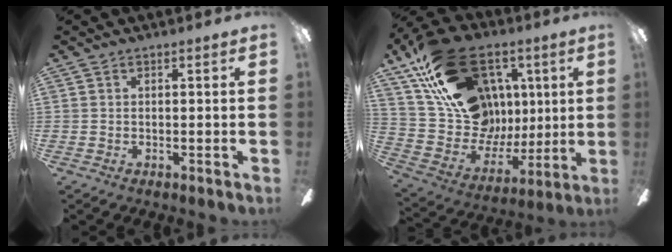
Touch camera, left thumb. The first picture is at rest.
{"total": 26.3, "force": [12.2, 18.0, 14.8], "torque": [-0.252, -0.060, 0.247]}